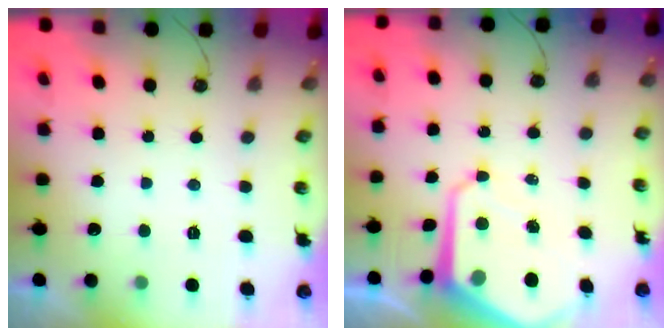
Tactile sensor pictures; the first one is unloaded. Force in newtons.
{"total": 11.4, "press": 11.3, "slide": 1.1}